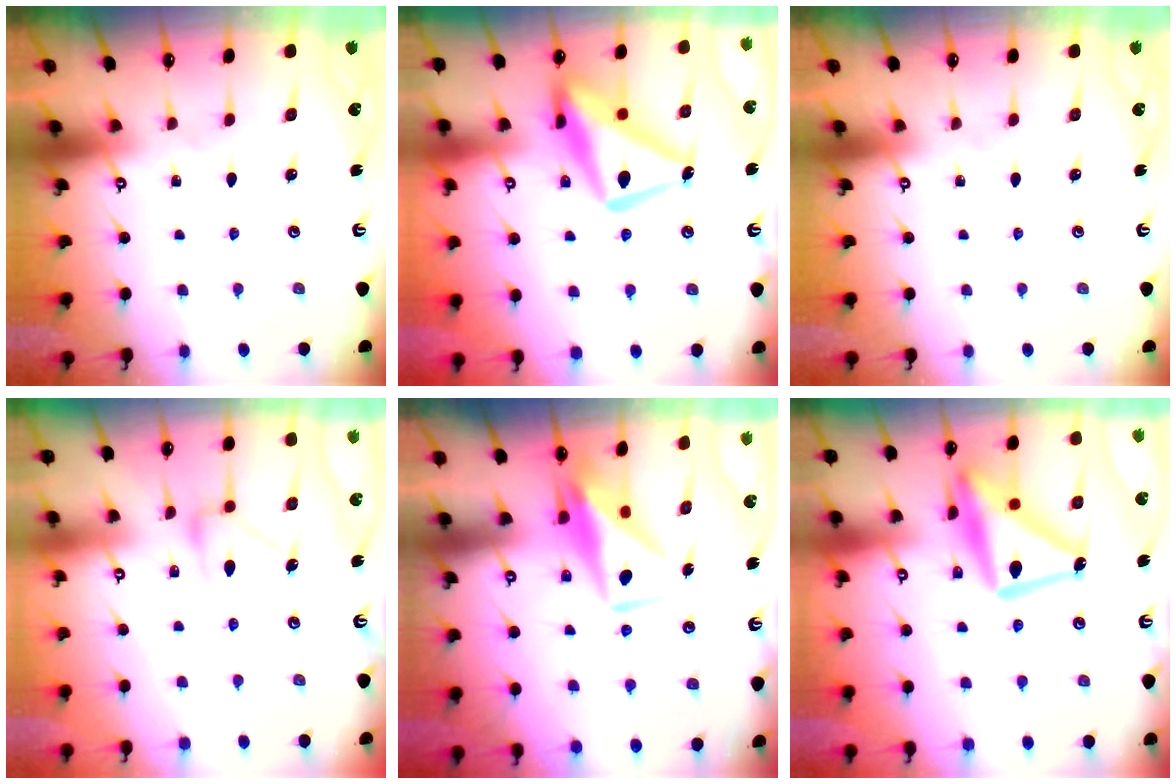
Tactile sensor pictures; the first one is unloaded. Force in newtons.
{"total": 18.2, "press": 18.1, "slide": 1.8}
{"total": 0.0}
{"total": 12.4, "press": 12.4, "slide": 0.6}
{"total": 11.0, "press": 11.0, "slide": 0.9}
{"total": 19.6, "press": 19.6, "slide": 1.5}